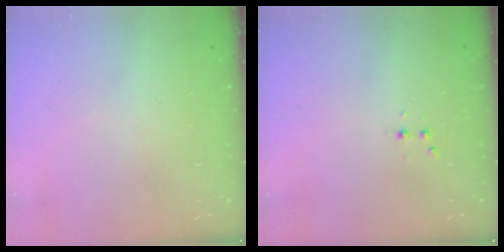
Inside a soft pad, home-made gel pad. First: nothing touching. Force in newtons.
{"total": 2.9, "press": 2.7, "slide": 1.0}